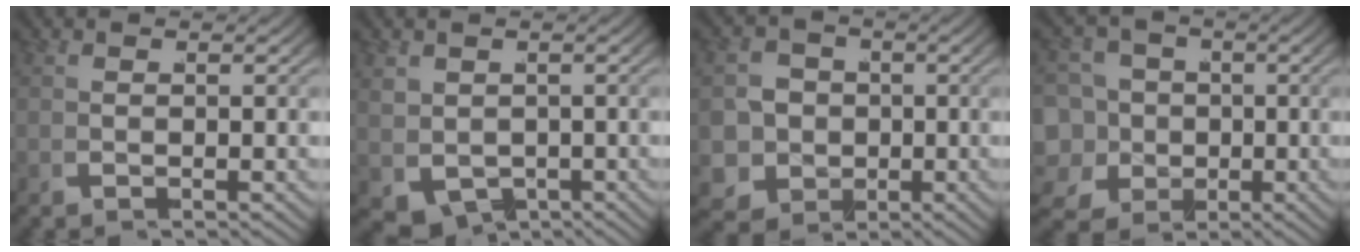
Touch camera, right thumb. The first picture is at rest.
{"total": 4.1, "force": [-1.7, 3.4, 1.5], "torque": [-0.044, -0.031, -0.015]}
{"total": 12.1, "force": [-2.7, 10.7, 4.8], "torque": [-0.120, -0.056, -0.038]}
{"total": 10.8, "force": [-2.3, 9.4, 4.6], "torque": [-0.109, -0.049, -0.034]}